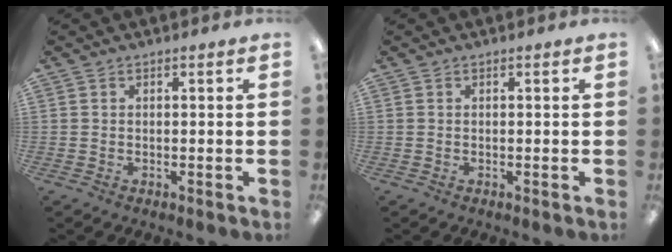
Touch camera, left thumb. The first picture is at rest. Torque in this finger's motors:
{"motor_torque": [0.00, 0.00, -0.12, 0.26, 0.00]}